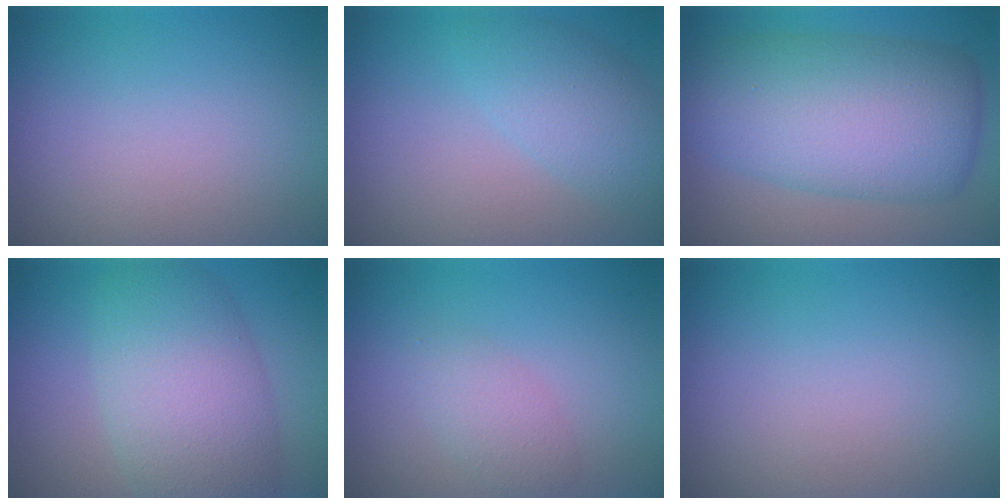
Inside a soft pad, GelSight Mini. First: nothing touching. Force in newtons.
{"total": 3.9, "press": 3.9, "slide": 0.2}
{"total": 10.6, "press": 10.6, "slide": 0.3}
{"total": 8.5, "press": 8.5, "slide": 0.2}
{"total": 2.1, "press": 2.1, "slide": 0.0}
{"total": 0.0}